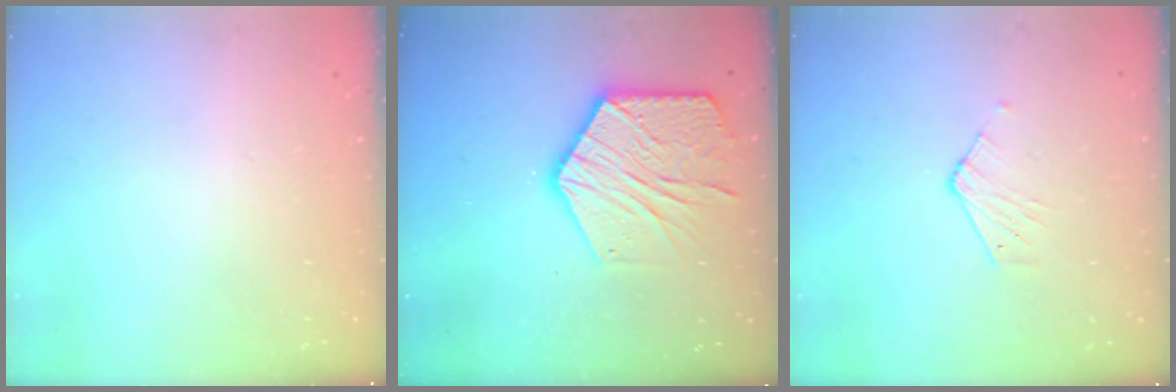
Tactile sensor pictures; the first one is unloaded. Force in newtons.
{"total": 17.4, "press": 17.4, "slide": 1.3}
{"total": 3.8, "press": 3.8, "slide": 0.3}